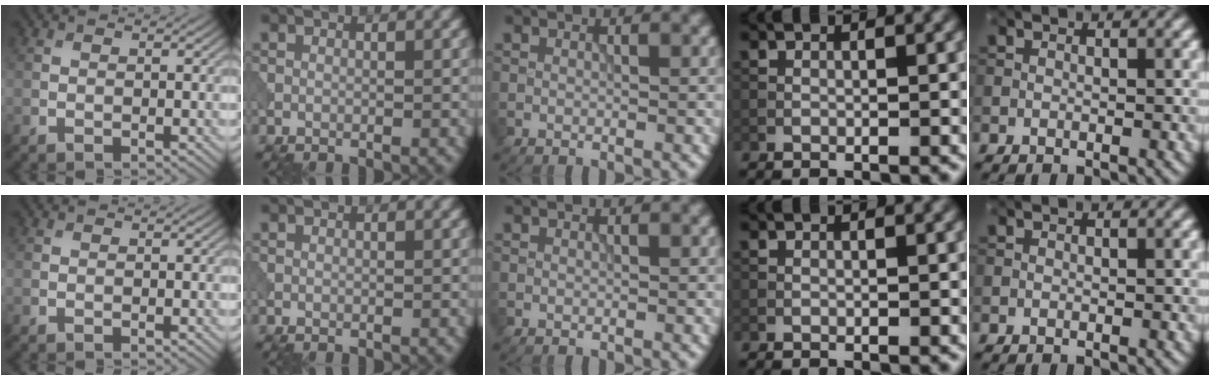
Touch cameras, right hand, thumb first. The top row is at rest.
{}